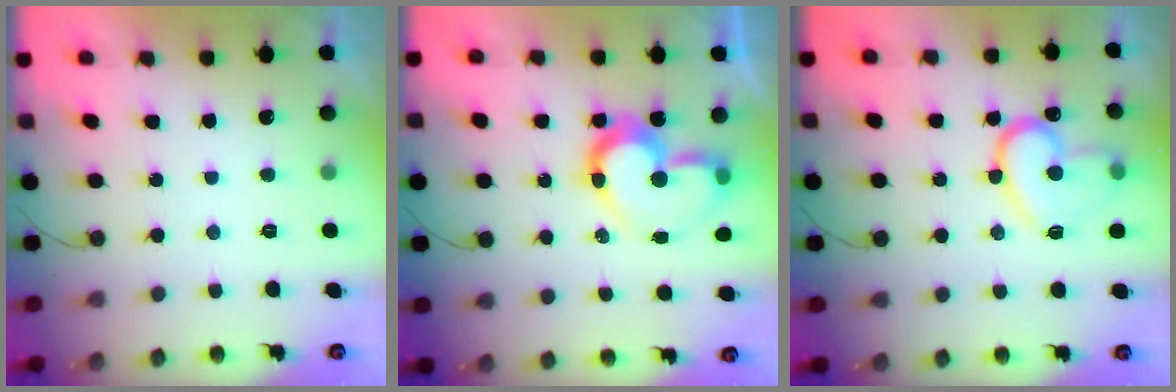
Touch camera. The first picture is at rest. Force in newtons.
{"total": 14.7, "press": 14.5, "slide": 2.4}
{"total": 15.9, "press": 15.8, "slide": 0.8}